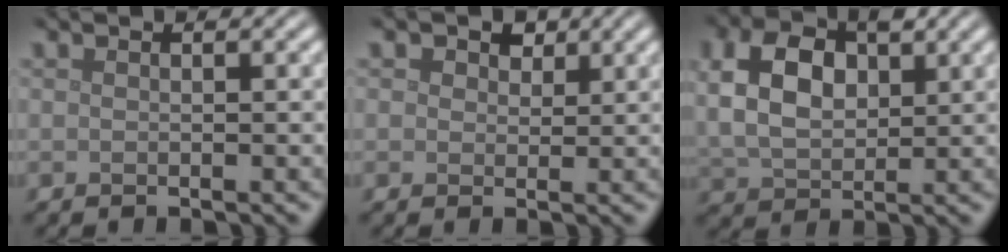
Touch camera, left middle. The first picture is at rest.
{"total": 2.5, "force": [1.4, 1.7, 1.2], "torque": [-0.018, -0.001, 0.011]}
{"total": 6.7, "force": [2.0, 4.5, 4.6], "torque": [-0.107, 0.009, 0.036]}